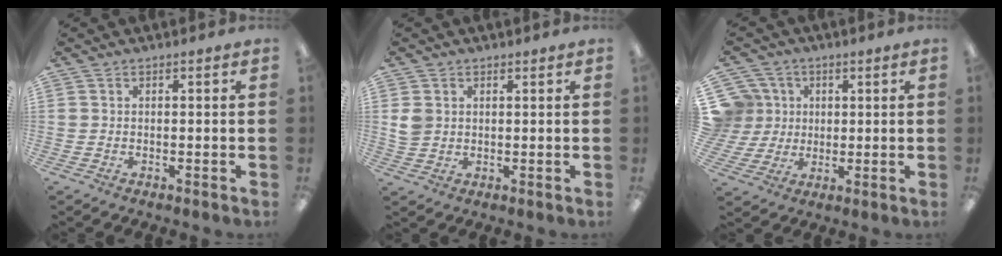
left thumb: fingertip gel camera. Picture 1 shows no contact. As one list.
[{"total": 3.6, "force": [1.2, 3.2, 1.1], "torque": [-0.018, 0.002, 0.023]}, {"total": 9.4, "force": [2.5, 9.0, 1.4], "torque": [-0.051, -0.006, 0.055]}]